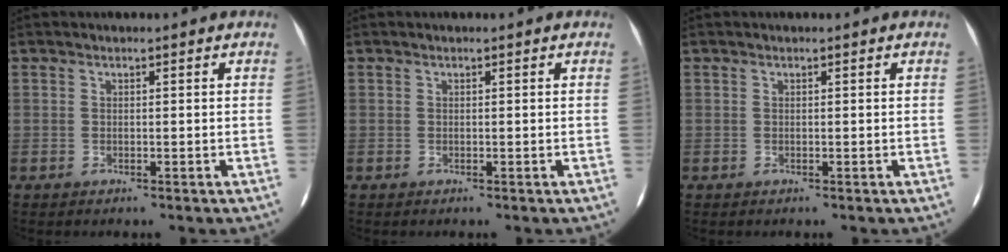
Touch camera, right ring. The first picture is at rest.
{"total": 0.0}
{"total": 0.0}